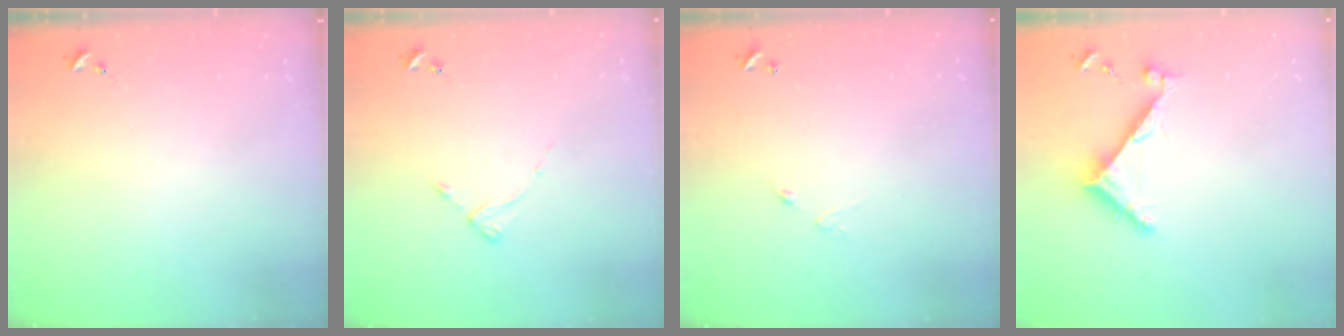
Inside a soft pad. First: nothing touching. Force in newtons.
{"total": 1.9, "press": 1.8, "slide": 0.3}
{"total": 4.8, "press": 4.8, "slide": 0.3}
{"total": 6.9, "press": 6.9, "slide": 0.6}